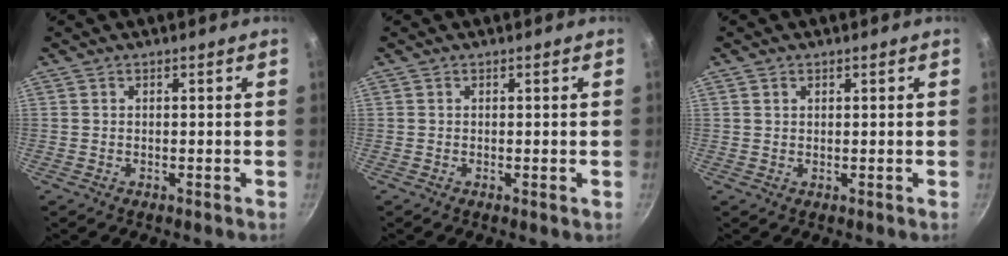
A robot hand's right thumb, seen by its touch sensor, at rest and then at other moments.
{"total": 0.0}
{"total": 1.1, "force": [0.6, 0.8, 0.5], "torque": [-0.005, 0.000, 0.010]}